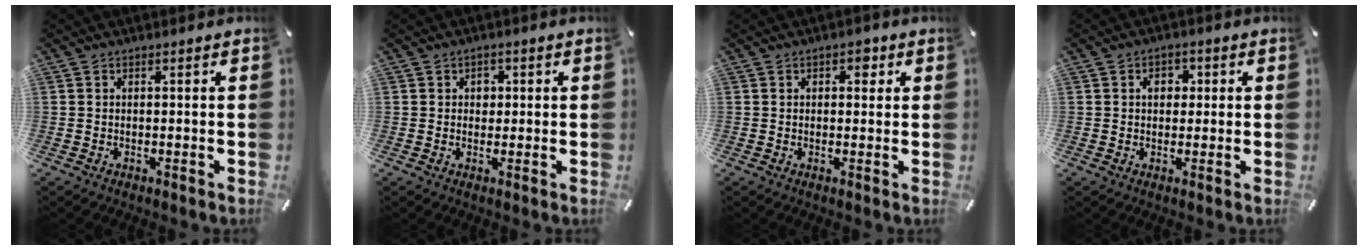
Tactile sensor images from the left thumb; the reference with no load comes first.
{"total": 2.2, "force": [0.2, 1.9, 1.0], "torque": [0.001, -0.003, -0.004]}
{"total": 2.8, "force": [0.9, 2.0, 1.8], "torque": [-0.006, -0.004, 0.006]}
{"total": 3.4, "force": [0.4, 2.5, 2.3], "torque": [-0.023, 0.000, -0.002]}